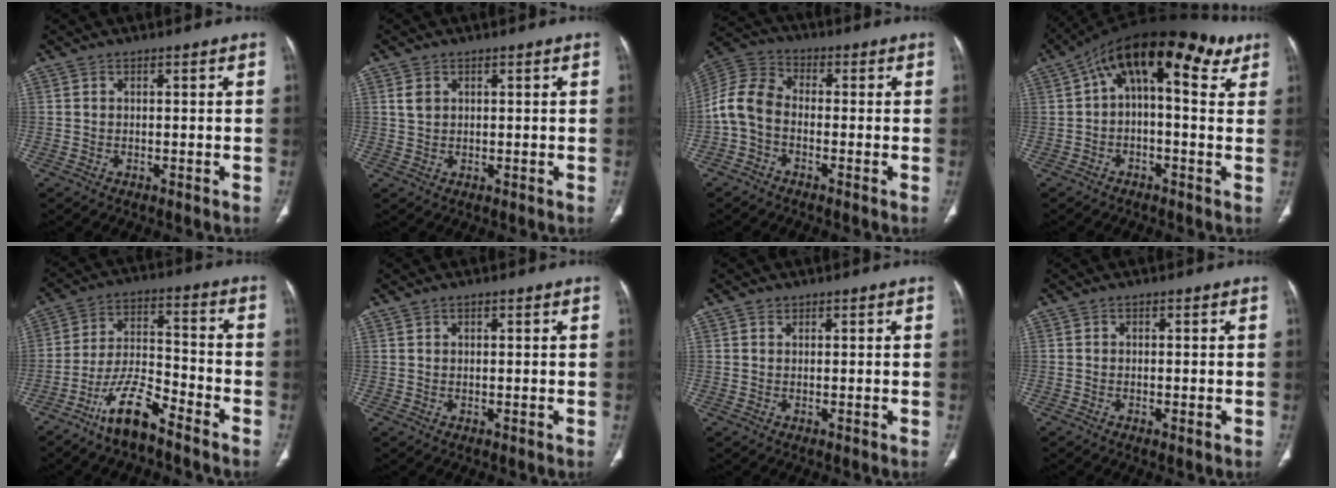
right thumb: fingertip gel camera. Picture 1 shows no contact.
{"total": 2.1, "force": [0.8, 1.5, 1.1], "torque": [-0.021, 0.000, 0.020]}
{"total": 7.9, "force": [-1.8, 5.4, 5.4], "torque": [-0.106, 0.027, -0.052]}
{"total": 16.6, "force": [6.2, 7.2, 13.6], "torque": [-0.177, 0.040, 0.082]}
{"total": 10.6, "force": [-7.8, 2.7, 6.7], "torque": [-0.127, 0.057, -0.148]}
{"total": 0.7, "force": [0.6, 0.2, 0.4], "torque": [-0.001, -0.001, 0.008]}
{"total": 0.8, "force": [0.5, 0.6, 0.1], "torque": [0.006, -0.002, 0.006]}
{"total": 0.8, "force": [-0.2, 0.1, 0.8], "torque": [-0.011, -0.003, -0.005]}